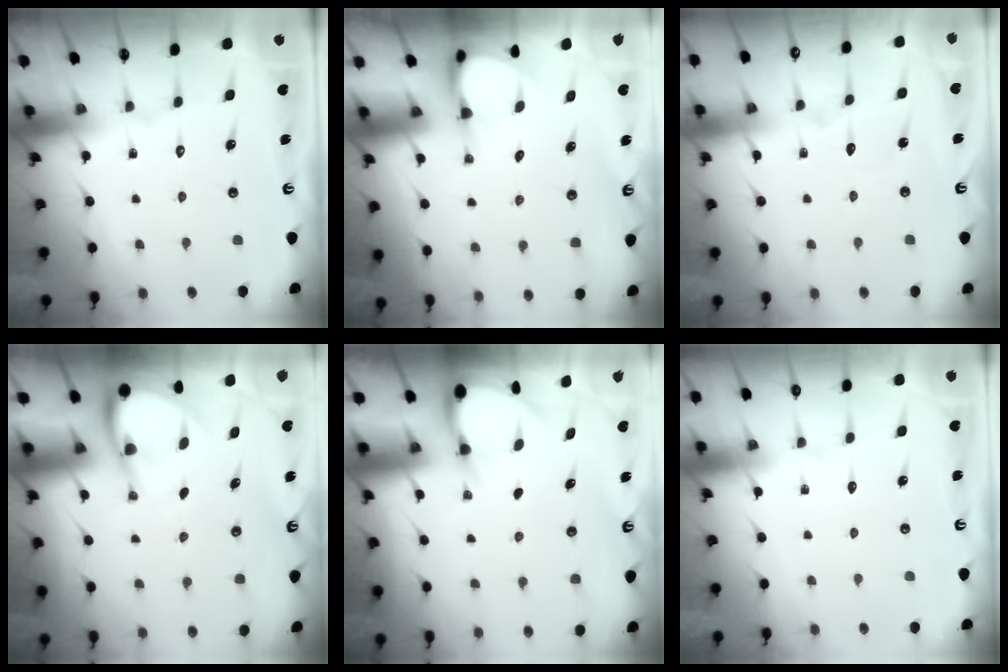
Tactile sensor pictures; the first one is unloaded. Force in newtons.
{"total": 3.9, "press": 3.9, "slide": 0.2}
{"total": 3.9, "press": 3.8, "slide": 0.4}
{"total": 4.6, "press": 4.6, "slide": 0.3}
{"total": 3.2, "press": 3.2, "slide": 0.2}
{"total": 0.0}